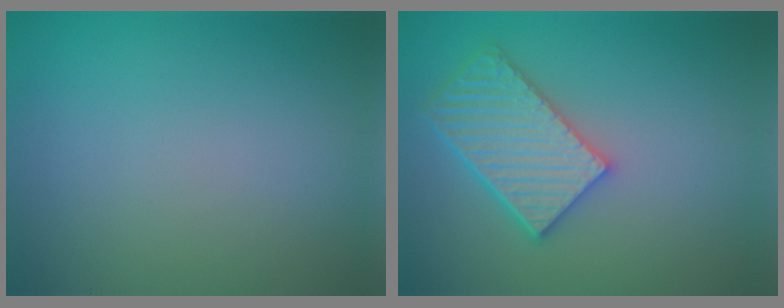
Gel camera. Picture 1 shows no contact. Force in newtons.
{"total": 5.2, "press": 4.6, "slide": 2.4}